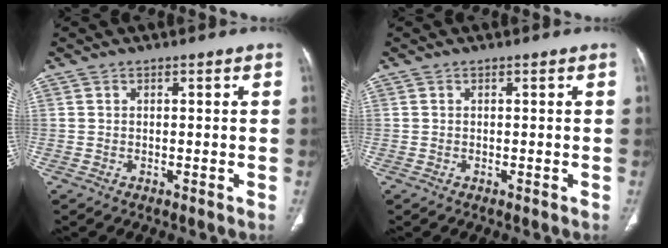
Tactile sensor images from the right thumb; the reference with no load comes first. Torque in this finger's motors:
{"motor_torque": [-0.11, -0.18, 0.37, 0.15, 0.00]}